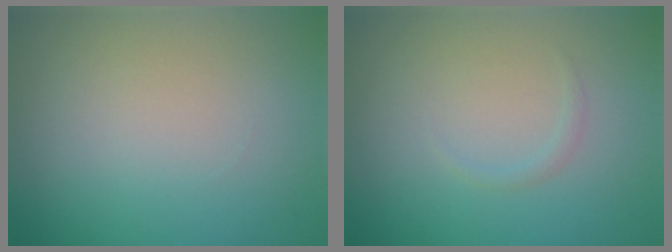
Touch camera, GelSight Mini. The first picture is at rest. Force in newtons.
{"total": 0.5, "press": 0.5, "slide": 0.0}